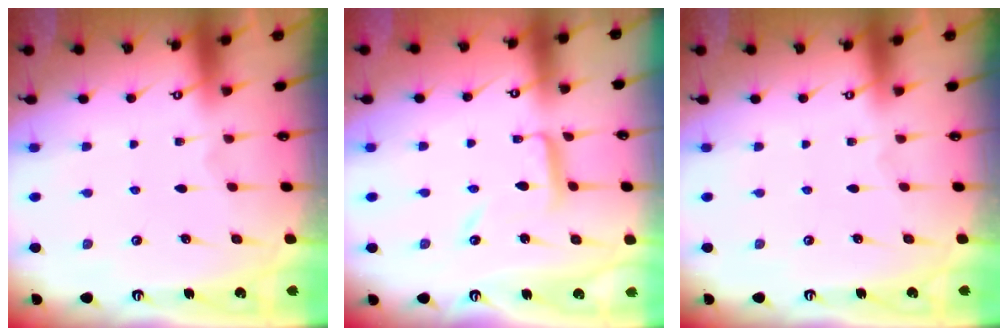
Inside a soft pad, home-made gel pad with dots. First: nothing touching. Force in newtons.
{"total": 9.2, "press": 9.2, "slide": 0.6}
{"total": 0.0}